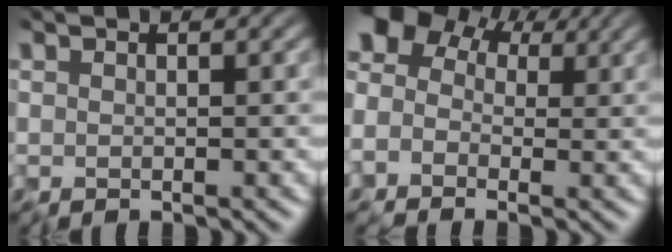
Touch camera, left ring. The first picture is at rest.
{"total": 5.8, "force": [0.8, 4.4, 3.7], "torque": [-0.059, 0.027, -0.011]}